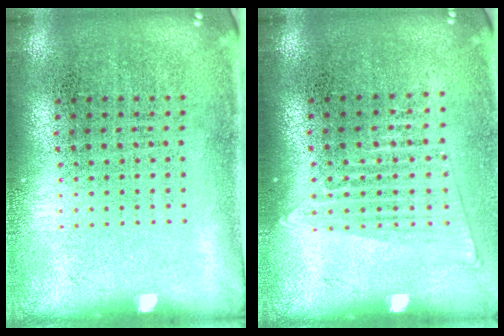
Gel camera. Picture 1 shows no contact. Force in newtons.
{"total": 1.4, "press": 1.3, "slide": 0.5}